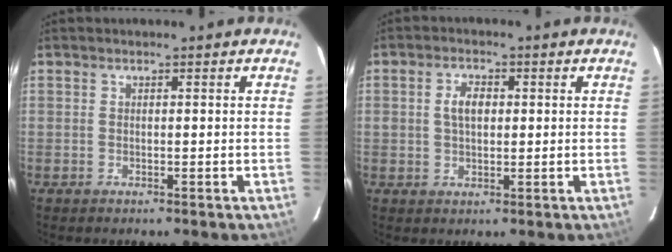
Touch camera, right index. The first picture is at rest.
{"total": 4.0, "force": [0.6, 2.5, 3.0], "torque": [-0.056, 0.010, 0.014]}